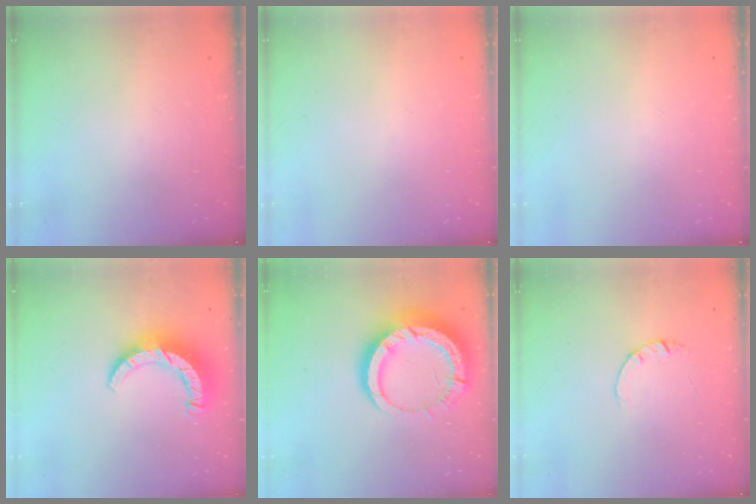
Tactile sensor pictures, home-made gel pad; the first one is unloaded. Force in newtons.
{"total": 0.0}
{"total": 0.0}
{"total": 9.9, "press": 9.8, "slide": 0.9}
{"total": 13.8, "press": 13.7, "slide": 1.3}
{"total": 1.4, "press": 1.4, "slide": 0.2}